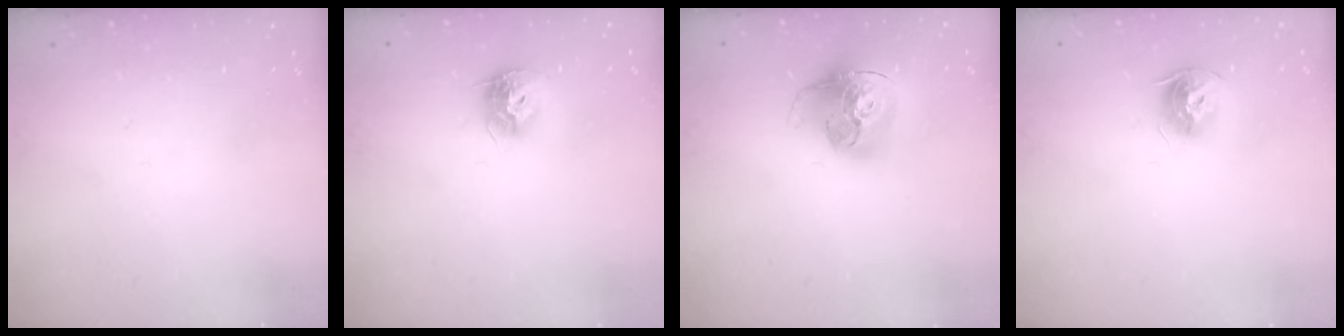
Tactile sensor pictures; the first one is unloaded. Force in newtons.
{"total": 9.3, "press": 9.3, "slide": 0.3}
{"total": 18.4, "press": 18.3, "slide": 1.8}
{"total": 8.9, "press": 8.8, "slide": 1.2}